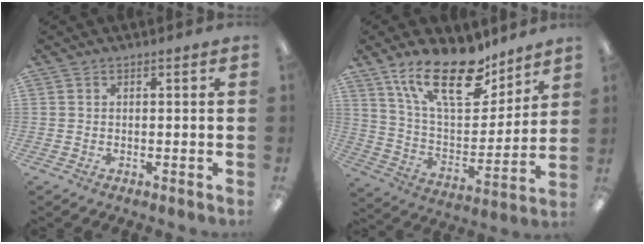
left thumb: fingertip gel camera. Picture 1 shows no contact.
{"total": 21.5, "force": [14.7, 8.9, 13.0], "torque": [-0.227, -0.078, 0.257]}